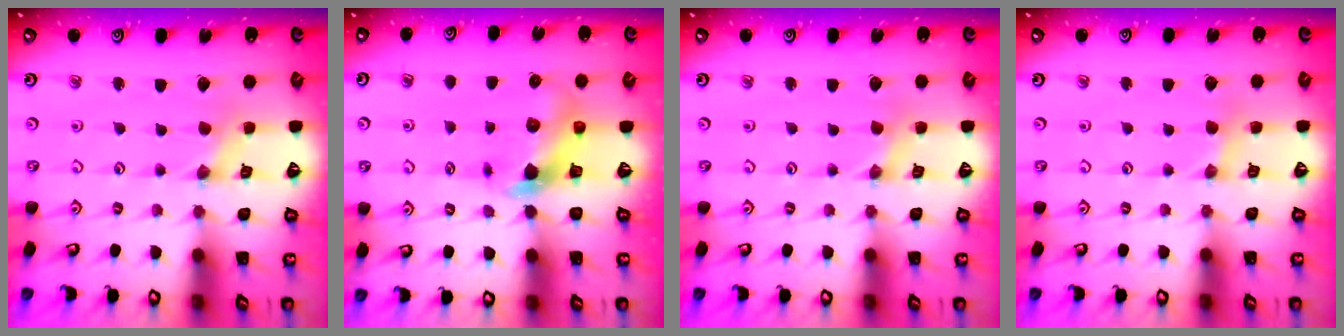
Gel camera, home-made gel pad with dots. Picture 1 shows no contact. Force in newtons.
{"total": 6.1, "press": 6.1, "slide": 0.7}
{"total": 0.8, "press": 0.8, "slide": 0.1}
{"total": 2.6, "press": 2.6, "slide": 0.4}